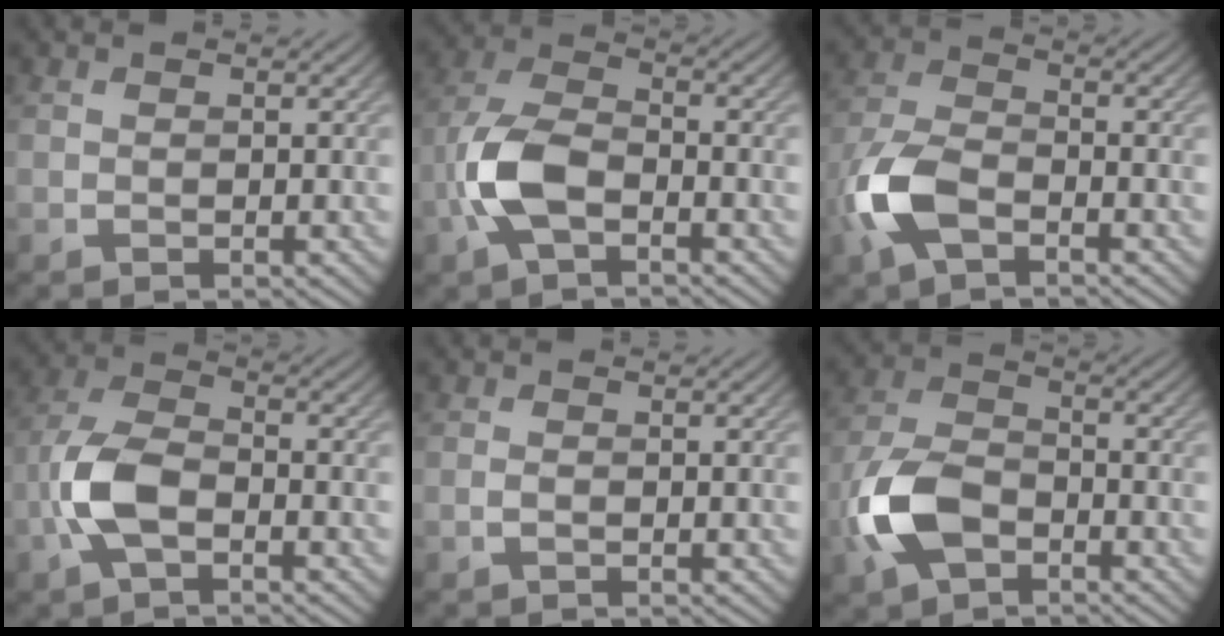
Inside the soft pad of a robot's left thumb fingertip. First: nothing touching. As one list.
[{"total": 8.1, "force": [-3.0, 4.0, 6.4], "torque": [-0.152, 0.005, -0.075]}, {"total": 8.0, "force": [-3.7, 3.9, 5.9], "torque": [-0.149, -0.003, -0.092]}, {"total": 7.2, "force": [-2.7, 3.5, 5.8], "torque": [-0.135, 0.005, -0.066]}, {"total": 0.7, "force": [-0.3, 0.2, 0.6], "torque": [-0.014, 0.000, -0.006]}, {"total": 8.9, "force": [-3.8, 5.2, 6.2], "torque": [-0.150, -0.002, -0.090]}]